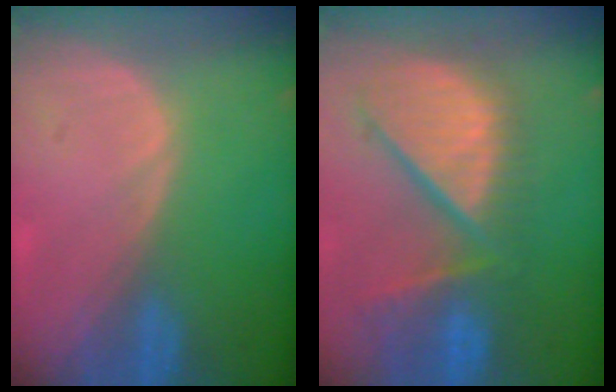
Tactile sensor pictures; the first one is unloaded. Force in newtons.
{"total": 12.4, "press": 10.6, "slide": 6.4}